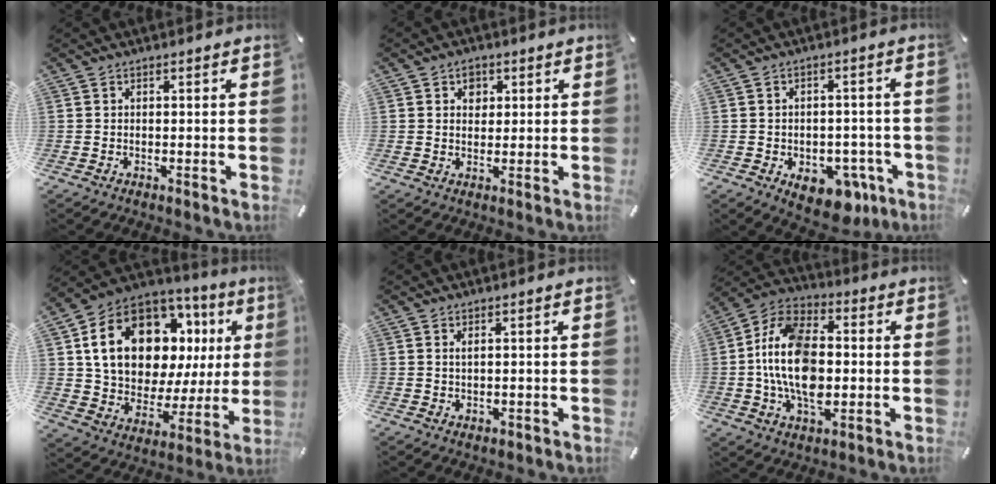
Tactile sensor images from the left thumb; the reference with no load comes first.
{"total": 3.4, "force": [1.3, 2.9, 1.3], "torque": [-0.006, -0.002, 0.016]}
{"total": 9.6, "force": [-4.1, 6.2, 6.1], "torque": [-0.073, 0.015, -0.061]}
{"total": 20.8, "force": [9.0, 13.0, 13.4], "torque": [-0.238, -0.051, 0.159]}
{"total": 1.2, "force": [0.5, 0.6, 1.0], "torque": [-0.021, 0.001, 0.008]}
{"total": 16.7, "force": [-1.2, 10.7, 12.8], "torque": [-0.285, 0.001, -0.028]}